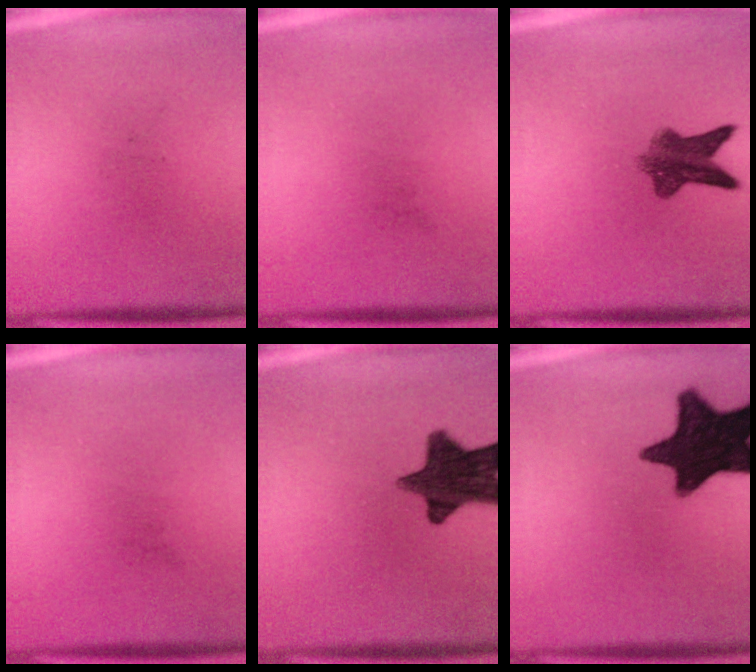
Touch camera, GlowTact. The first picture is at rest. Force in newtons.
{"total": 0.0}
{"total": 7.1}
{"total": 0.0}
{"total": 13.4}
{"total": 16.3}